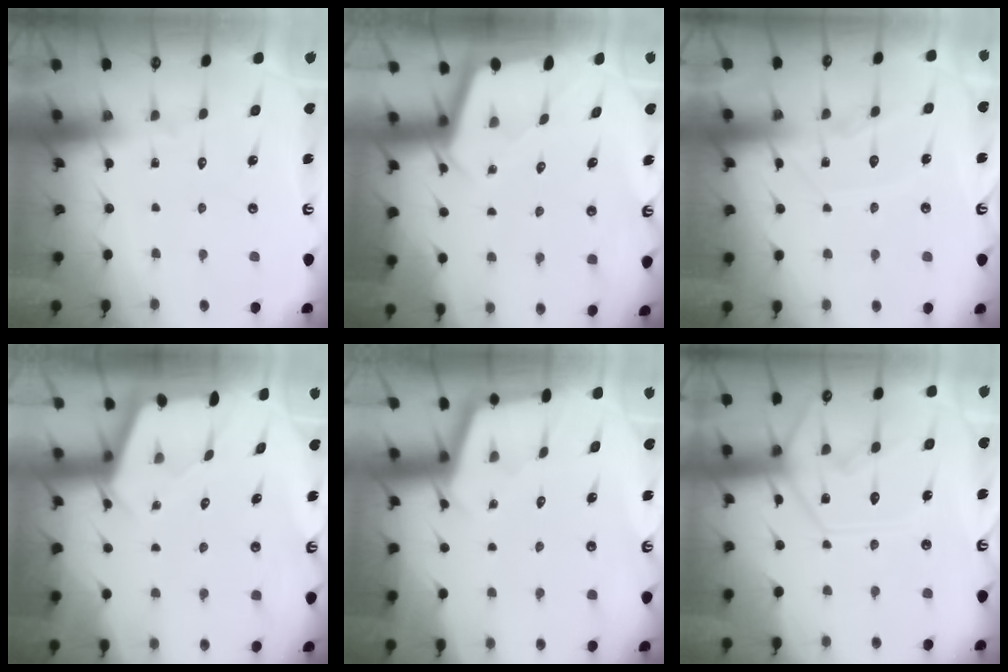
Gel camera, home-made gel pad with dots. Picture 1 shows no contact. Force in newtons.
{"total": 2.1, "press": 2.0, "slide": 0.2}
{"total": 9.0, "press": 9.0, "slide": 0.8}
{"total": 2.5, "press": 2.5, "slide": 0.3}
{"total": 2.3, "press": 2.3, "slide": 0.2}
{"total": 13.1, "press": 13.0, "slide": 1.6}